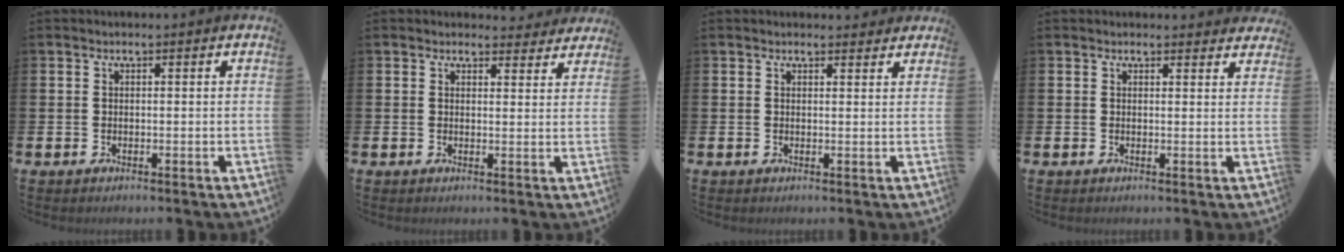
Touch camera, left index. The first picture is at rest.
{"total": 2.5, "force": [2.4, 0.7, 0.1], "torque": [0.003, -0.012, 0.040]}
{"total": 1.2, "force": [1.1, 0.4, 0.1], "torque": [0.005, 0.000, 0.020]}
{"total": 1.4, "force": [1.3, 0.3, 0.0], "torque": [0.005, -0.004, 0.023]}